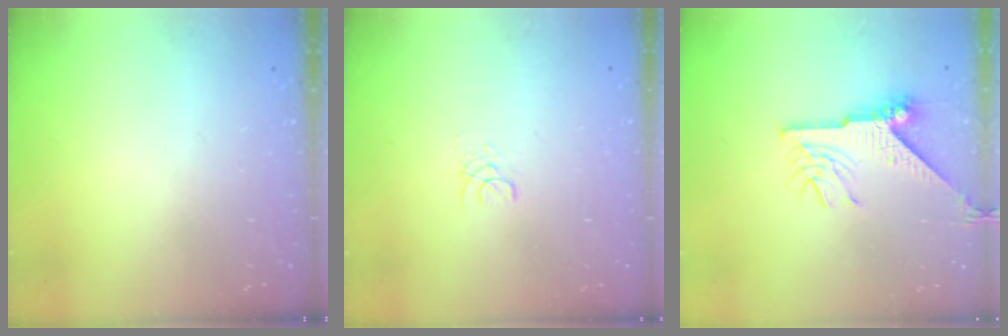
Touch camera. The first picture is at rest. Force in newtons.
{"total": 1.0, "press": 1.0, "slide": 0.1}
{"total": 11.2, "press": 11.2, "slide": 1.0}